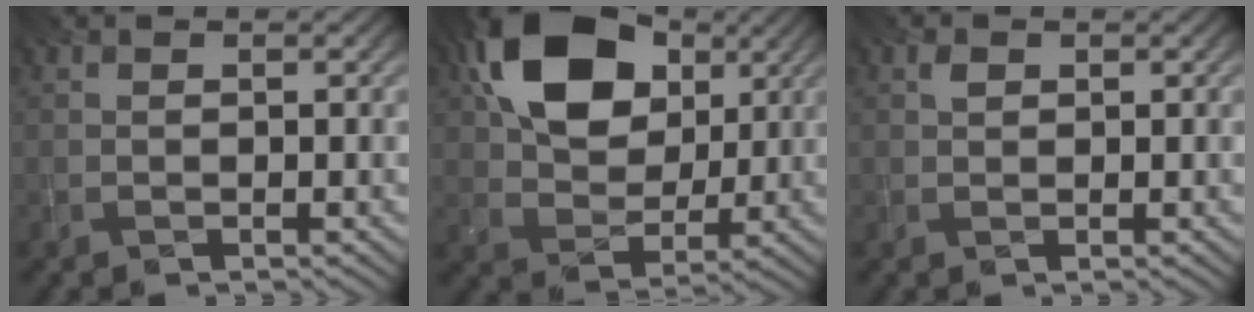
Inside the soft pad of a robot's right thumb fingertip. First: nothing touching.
{"total": 14.9, "force": [5.6, 10.0, 9.5], "torque": [-0.197, 0.019, 0.099]}
{"total": 1.0, "force": [0.5, 0.6, 0.7], "torque": [-0.015, 0.002, 0.009]}